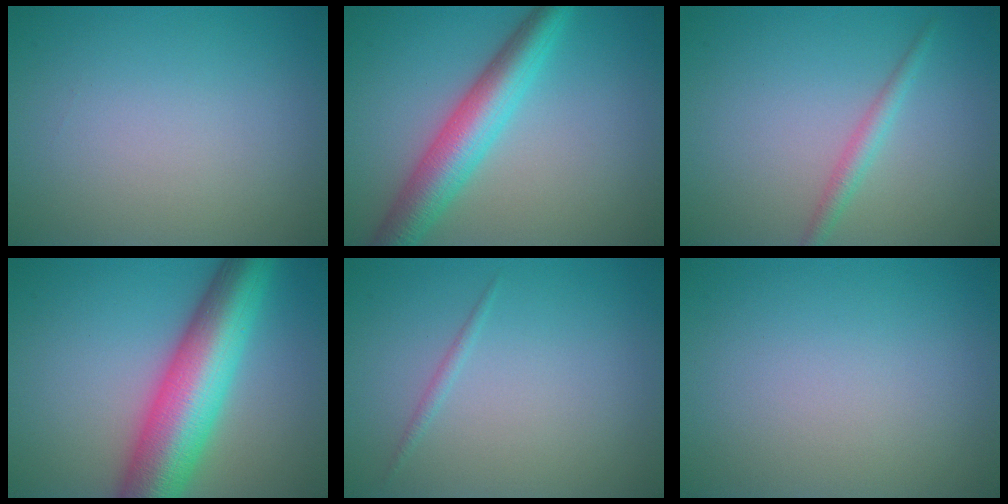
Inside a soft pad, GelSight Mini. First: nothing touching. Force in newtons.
{"total": 6.1, "press": 6.1, "slide": 0.0}
{"total": 1.6, "press": 1.6, "slide": 0.0}
{"total": 11.2, "press": 11.2, "slide": 0.2}
{"total": 0.7, "press": 0.7, "slide": 0.0}
{"total": 0.0}